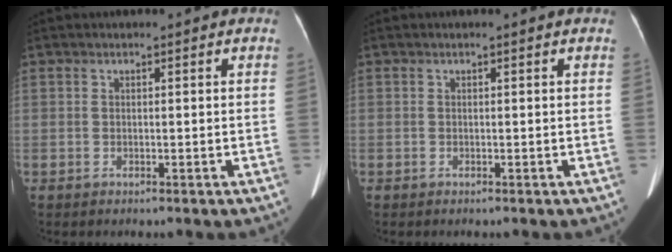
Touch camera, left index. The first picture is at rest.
{"total": 0.0}